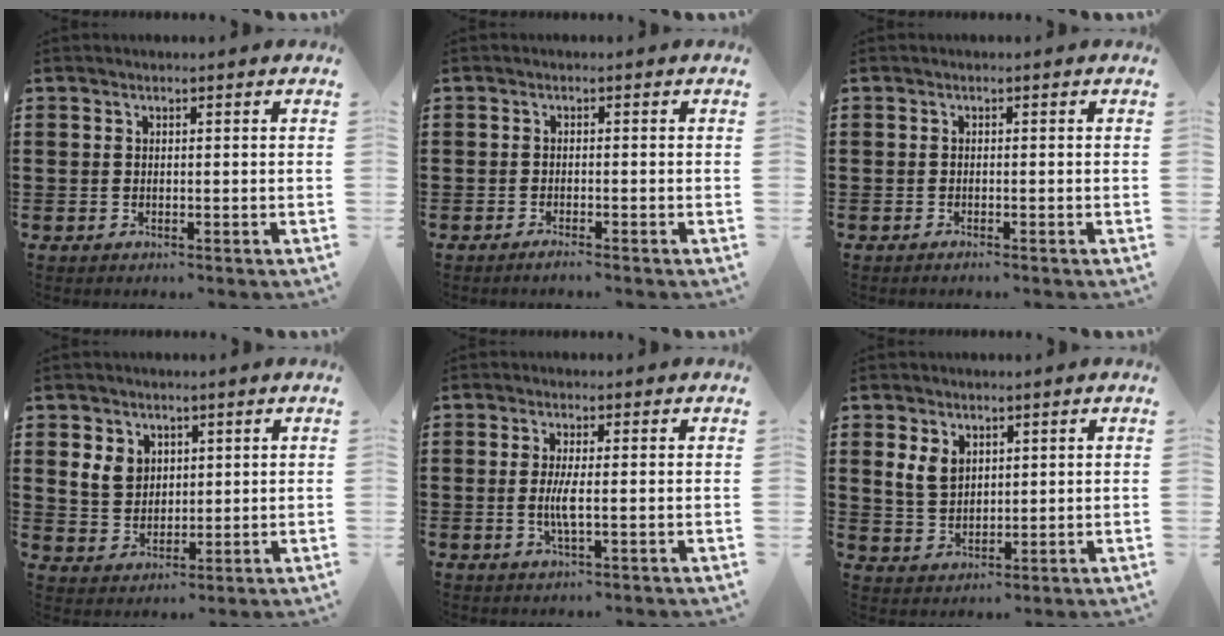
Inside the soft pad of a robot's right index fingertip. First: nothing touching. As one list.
[{"total": 1.2, "force": [-1.1, -0.1, 0.4], "torque": [-0.007, -0.003, -0.020]}, {"total": 0.7, "force": [-0.7, -0.1, 0.1], "torque": [-0.003, -0.002, -0.014]}, {"total": 5.2, "force": [1.9, 4.3, 2.2], "torque": [-0.061, 0.016, 0.035]}, {"total": 3.4, "force": [-0.4, 0.3, 3.3], "torque": [-0.074, -0.011, -0.012]}, {"total": 4.4, "force": [1.8, 3.2, 2.5], "torque": [-0.060, 0.012, 0.033]}]